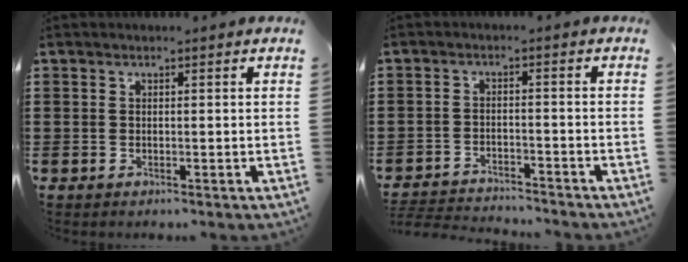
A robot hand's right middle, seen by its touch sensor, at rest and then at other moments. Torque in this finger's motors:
{"motor_torque": [0.13, 0.05, 0.04, 0.00]}